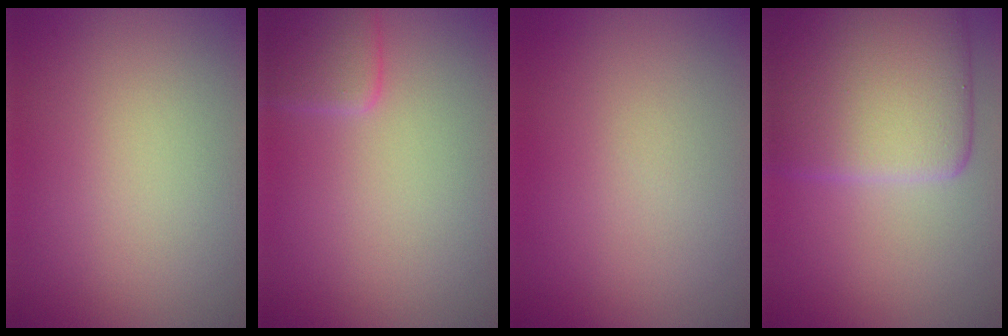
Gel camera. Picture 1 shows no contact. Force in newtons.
{"total": 2.5, "press": 2.5, "slide": 0.1}
{"total": 0.0}
{"total": 11.0, "press": 11.0, "slide": 0.4}